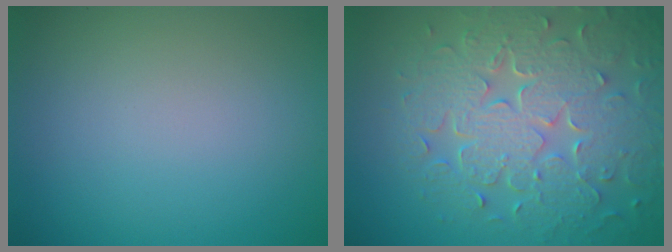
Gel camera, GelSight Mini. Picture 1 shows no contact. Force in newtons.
{"total": 8.8, "press": 6.3, "slide": 6.1}